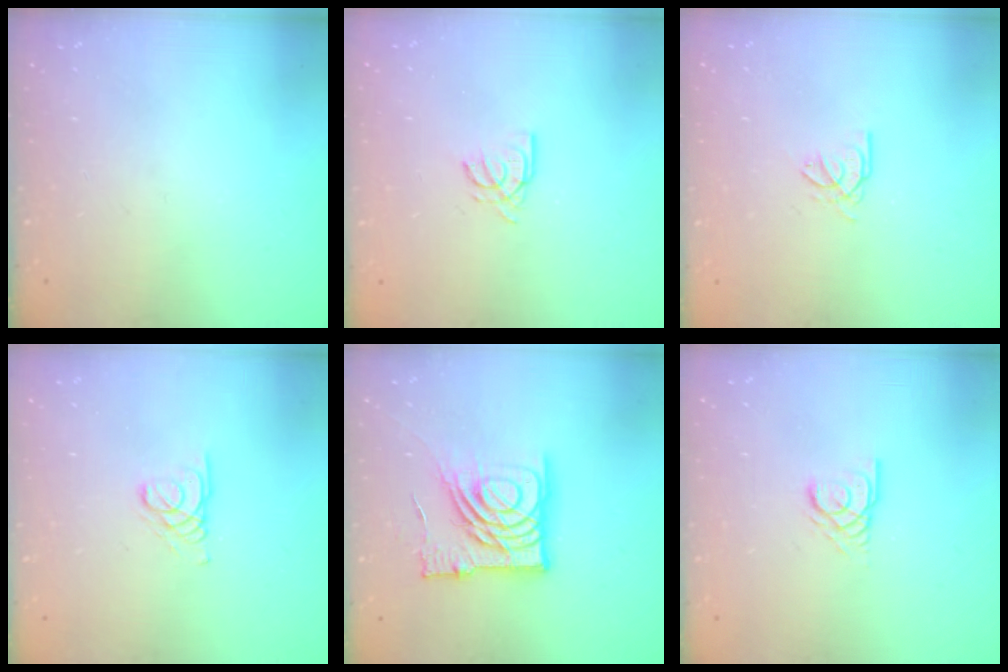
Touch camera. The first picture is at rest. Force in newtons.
{"total": 5.0, "press": 5.0, "slide": 0.4}
{"total": 2.7, "press": 2.7, "slide": 0.4}
{"total": 1.7, "press": 1.7, "slide": 0.2}
{"total": 14.9, "press": 14.8, "slide": 1.8}
{"total": 2.8, "press": 2.8, "slide": 0.1}